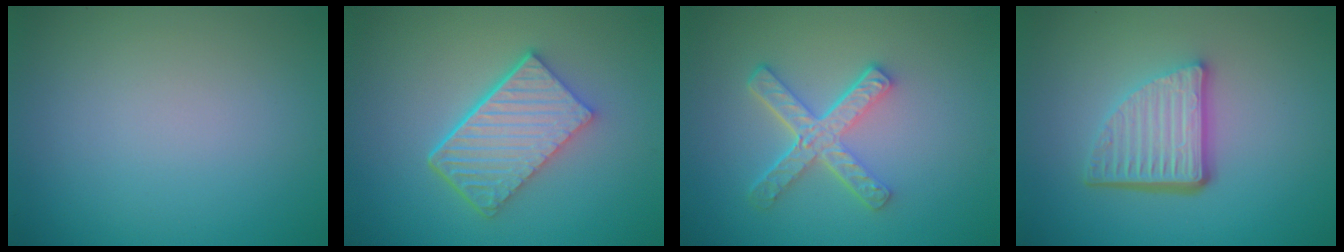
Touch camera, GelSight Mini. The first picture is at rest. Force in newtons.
{"total": 6.1, "press": 4.4, "slide": 4.2}
{"total": 4.6, "press": 3.3, "slide": 3.2}
{"total": 5.3, "press": 3.7, "slide": 3.9}